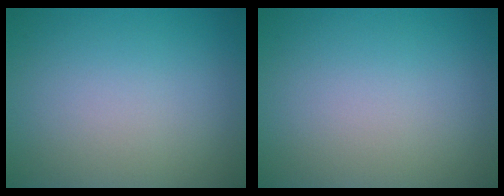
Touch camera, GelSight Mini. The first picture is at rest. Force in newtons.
{"total": 0.0}